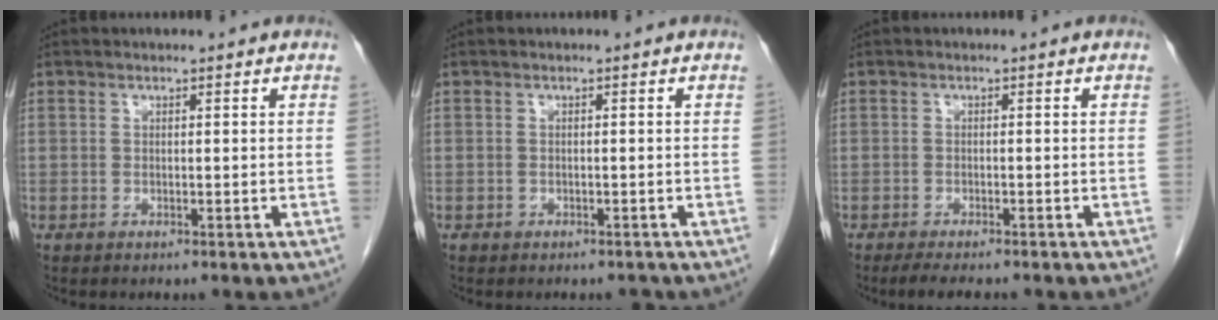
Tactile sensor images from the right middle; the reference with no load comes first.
{"total": 1.3, "force": [-1.1, 0.8, 0.1], "torque": [0.000, 0.003, -0.016]}
{"total": 5.2, "force": [-4.3, 1.1, 2.7], "torque": [-0.040, -0.010, -0.062]}